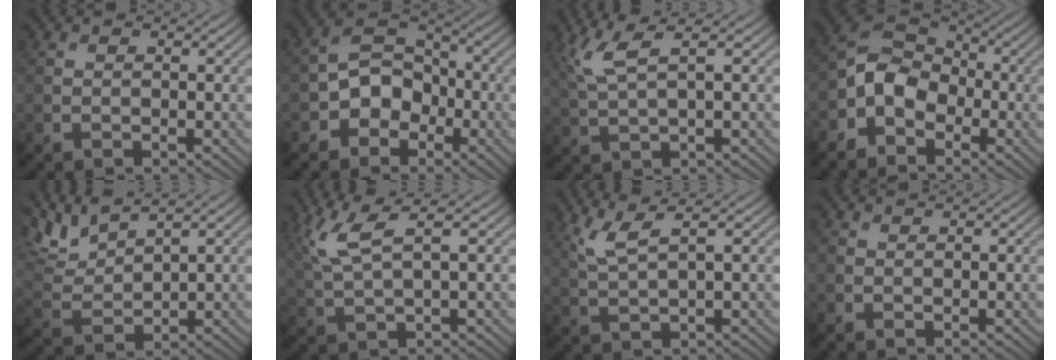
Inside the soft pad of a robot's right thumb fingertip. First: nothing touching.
{"total": 6.9, "force": [-3.0, 5.3, 3.4], "torque": [-0.054, 0.009, -0.078]}
{"total": 5.1, "force": [2.4, 1.2, 4.4], "torque": [-0.102, 0.012, 0.055]}
{"total": 6.9, "force": [-2.7, 5.2, 3.6], "torque": [-0.072, 0.009, -0.077]}
{"total": 6.5, "force": [5.0, 1.7, 3.8], "torque": [-0.100, 0.007, 0.106]}
{"total": 6.0, "force": [2.8, 1.4, 5.2], "torque": [-0.120, 0.011, 0.062]}
{"total": 4.0, "force": [2.3, 0.8, 3.2], "torque": [-0.073, 0.007, 0.055]}
{"total": 0.8, "force": [0.1, 0.8, 0.3], "torque": [-0.004, -0.002, -0.001]}